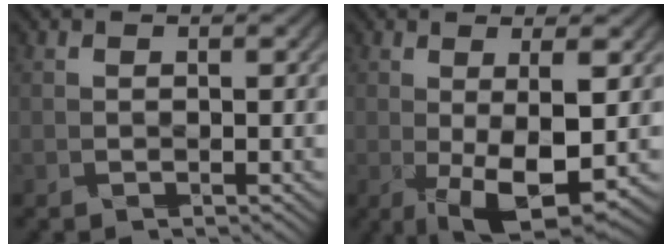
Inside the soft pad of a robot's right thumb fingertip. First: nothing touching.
{"total": 8.2, "force": [-1.2, 2.4, 7.8], "torque": [-0.138, -0.008, -0.014]}